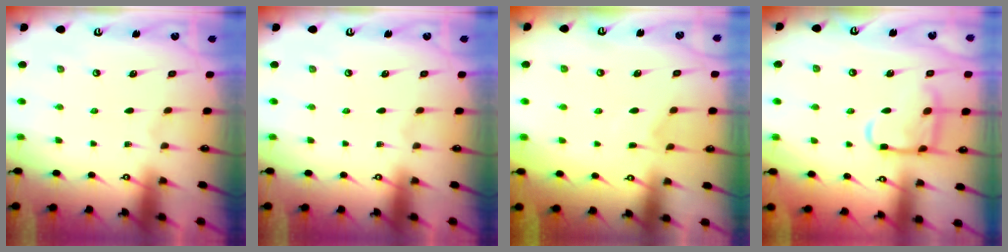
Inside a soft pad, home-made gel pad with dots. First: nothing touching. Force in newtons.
{"total": 0.0}
{"total": 3.3, "press": 3.3, "slide": 0.7}
{"total": 11.6, "press": 11.5, "slide": 0.5}